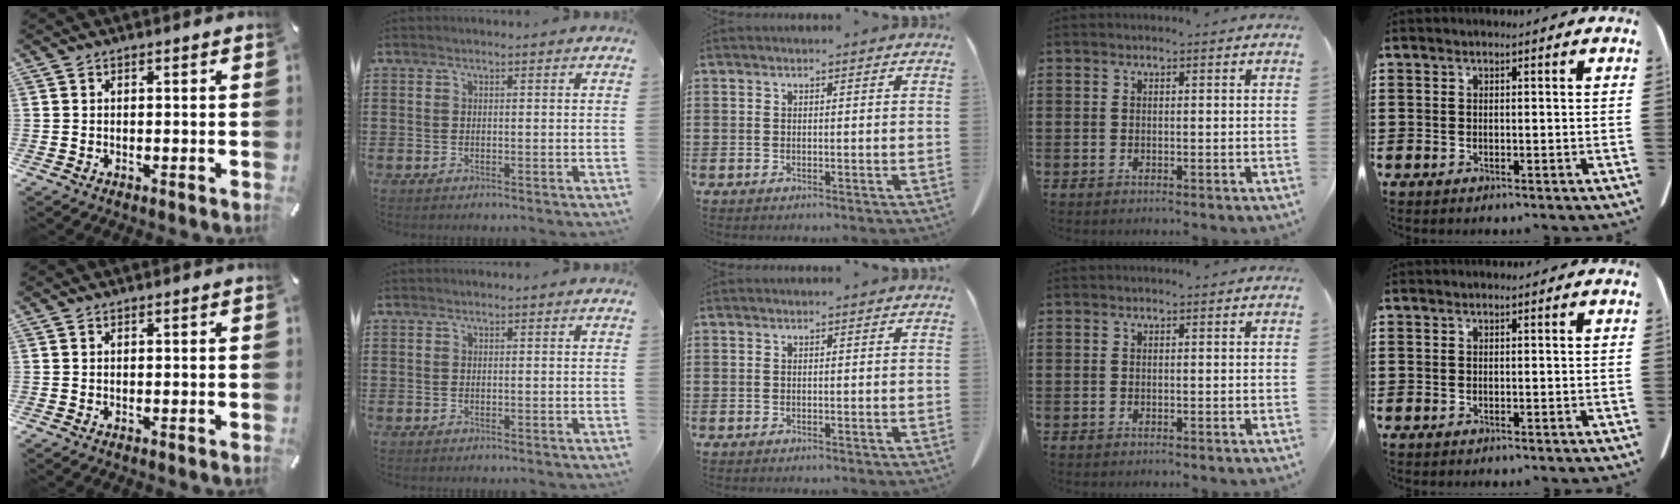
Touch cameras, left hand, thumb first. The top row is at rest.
{}